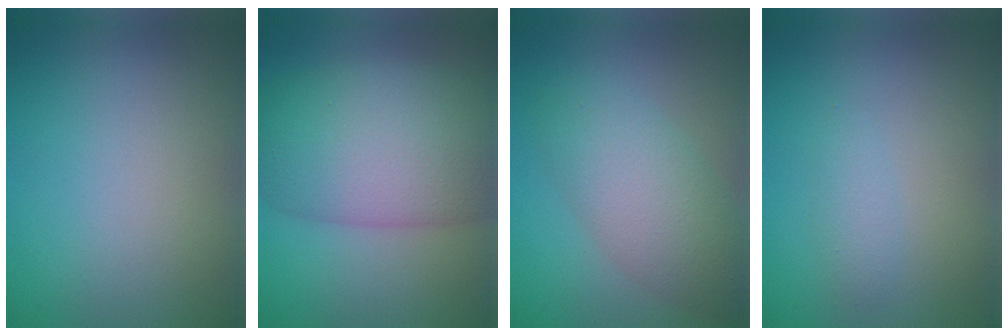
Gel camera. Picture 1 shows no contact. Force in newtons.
{"total": 11.0, "press": 11.0, "slide": 0.1}
{"total": 5.3, "press": 5.3, "slide": 0.3}
{"total": 1.1, "press": 1.0, "slide": 0.1}